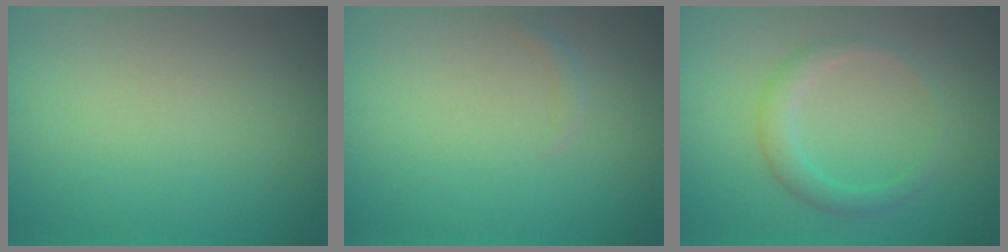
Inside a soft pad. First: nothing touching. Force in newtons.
{"total": 0.7, "press": 0.7, "slide": 0.0}
{"total": 2.5, "press": 2.5, "slide": 0.1}